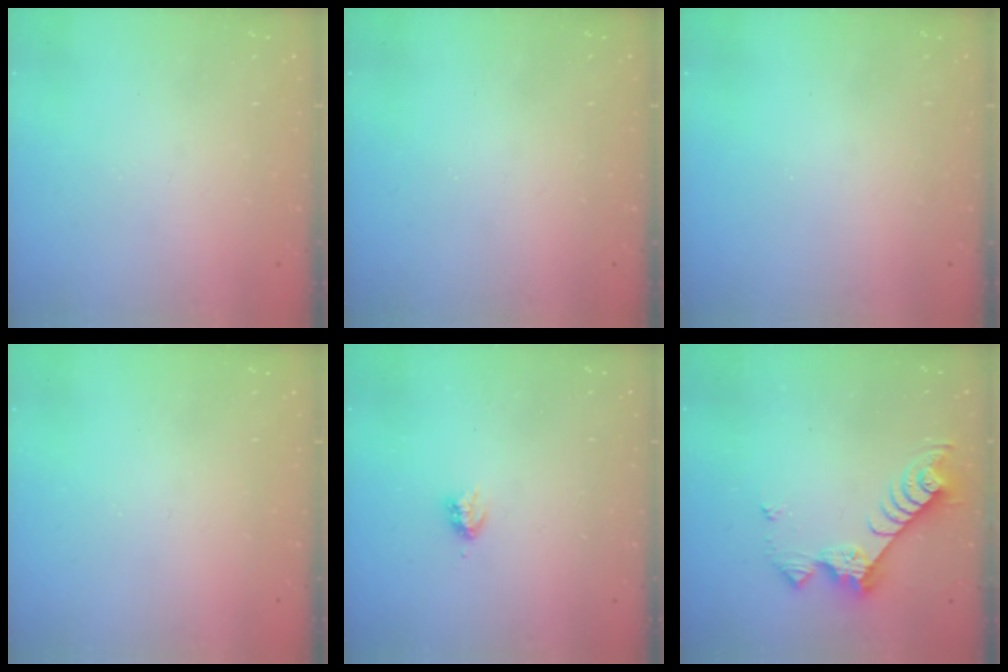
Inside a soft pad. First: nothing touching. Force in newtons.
{"total": 0.0}
{"total": 0.0}
{"total": 0.0}
{"total": 2.9, "press": 2.9, "slide": 0.5}
{"total": 10.0, "press": 9.9, "slide": 0.5}